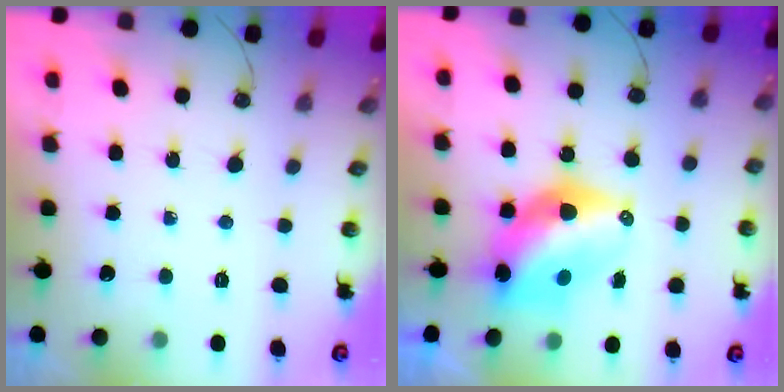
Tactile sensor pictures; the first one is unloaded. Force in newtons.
{"total": 11.3, "press": 11.3, "slide": 0.9}